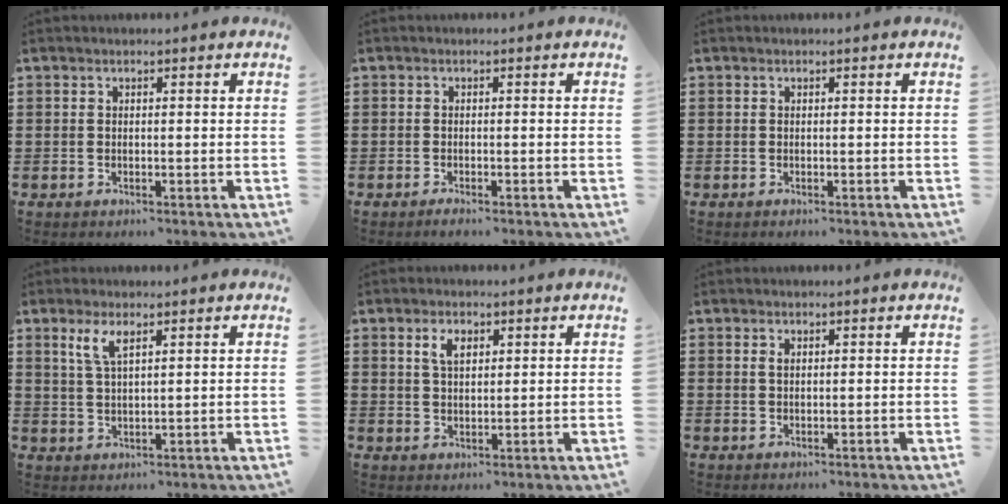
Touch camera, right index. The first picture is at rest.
{"total": 0.9, "force": [-0.8, 0.0, 0.3], "torque": [-0.008, -0.006, -0.015]}
{"total": 0.0}
{"total": 3.7, "force": [2.0, 1.1, 2.9], "torque": [-0.062, 0.006, 0.035]}
{"total": 3.2, "force": [1.5, 1.8, 2.3], "torque": [-0.052, 0.010, 0.026]}
{"total": 0.8, "force": [0.3, 0.4, 0.6], "torque": [-0.013, 0.003, 0.006]}